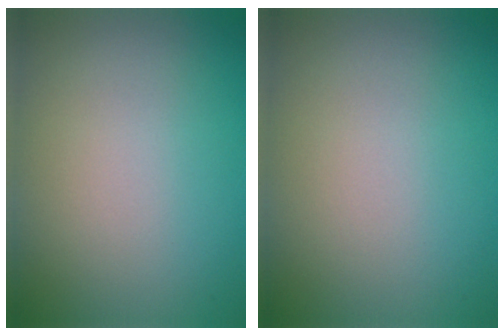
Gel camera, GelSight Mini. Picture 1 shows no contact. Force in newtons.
{"total": 0.0}